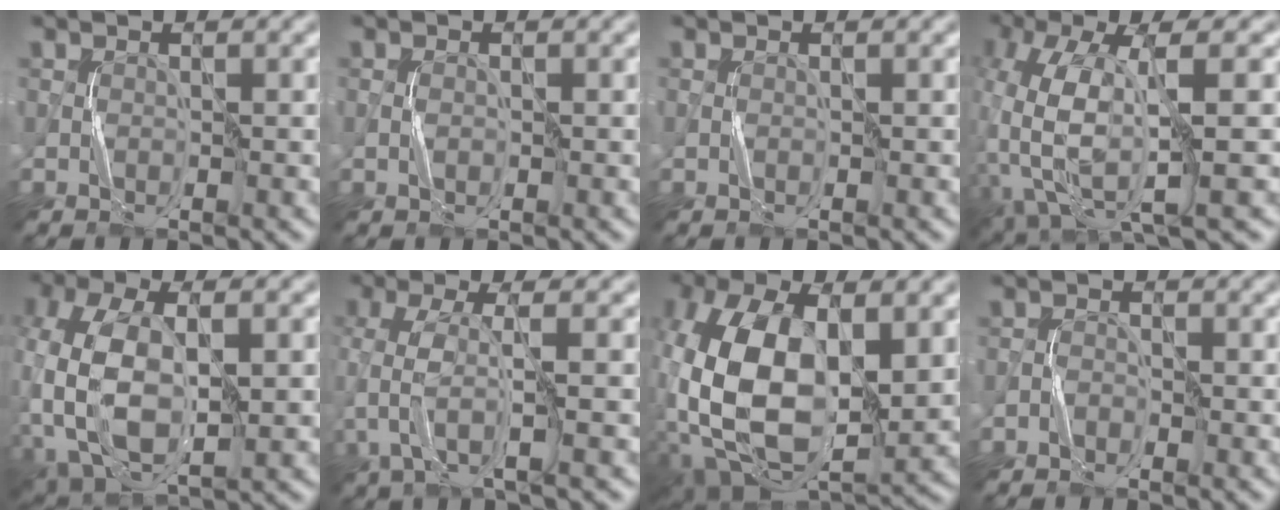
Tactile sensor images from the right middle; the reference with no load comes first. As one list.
[{"total": 0.7, "force": [-0.1, 0.4, 0.5], "torque": [-0.012, 0.003, -0.002]}, {"total": 0.0}, {"total": 9.9, "force": [-1.1, 4.3, 8.8], "torque": [-0.198, -0.010, -0.019]}, {"total": 11.6, "force": [-1.7, 6.5, 9.5], "torque": [-0.228, -0.003, -0.028]}, {"total": 4.3, "force": [-0.8, 1.1, 4.1], "torque": [-0.098, -0.001, -0.015]}, {"total": 15.3, "force": [-0.9, 8.6, 12.6], "torque": [-0.290, -0.001, -0.022]}, {"total": 0.8, "force": [-0.6, 0.4, 0.2], "torque": [-0.003, 0.003, -0.014]}]